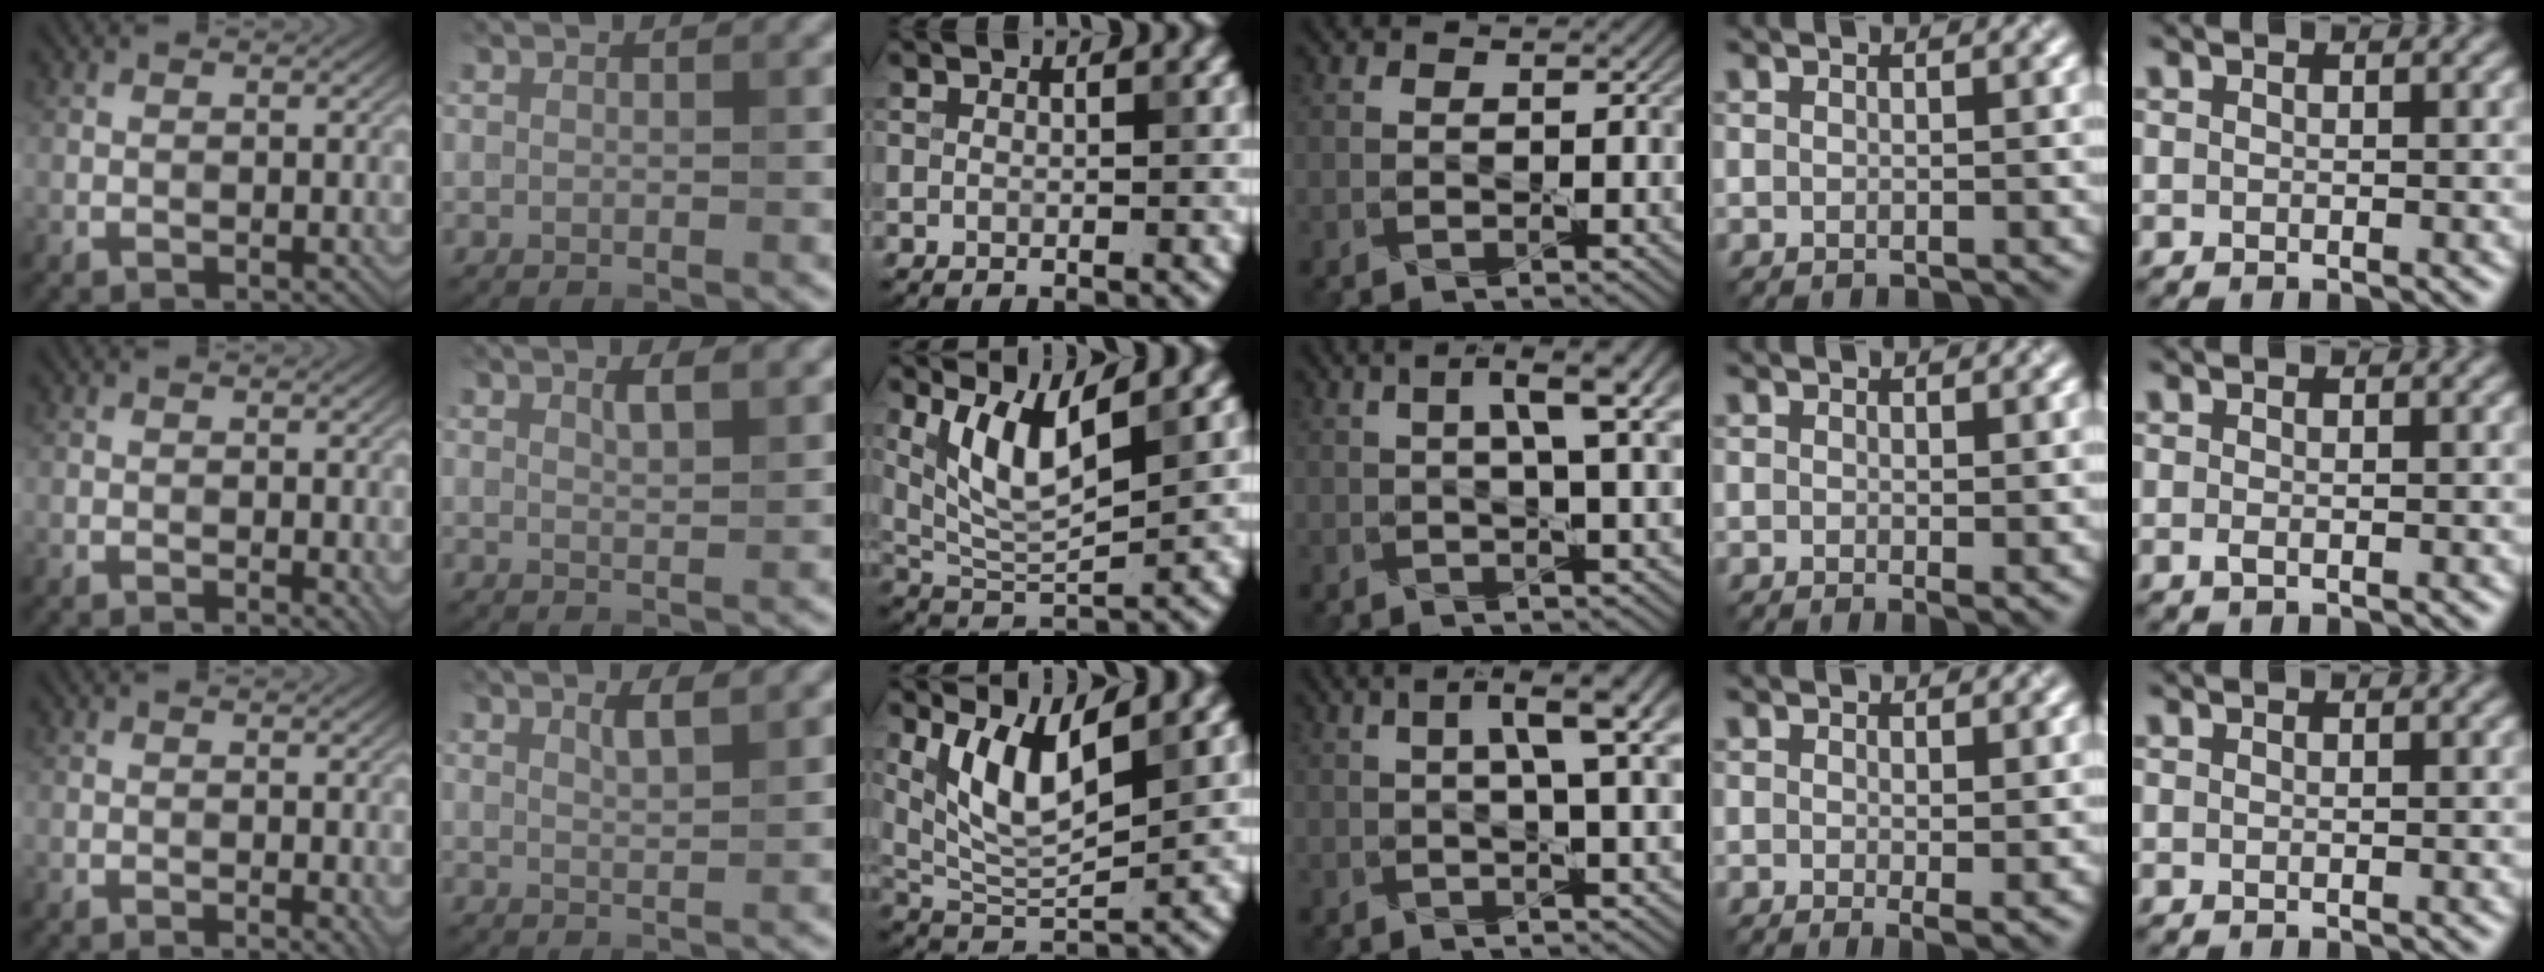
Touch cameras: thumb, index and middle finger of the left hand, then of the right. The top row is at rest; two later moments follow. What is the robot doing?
{"motion": "pour", "object": "sugar"}